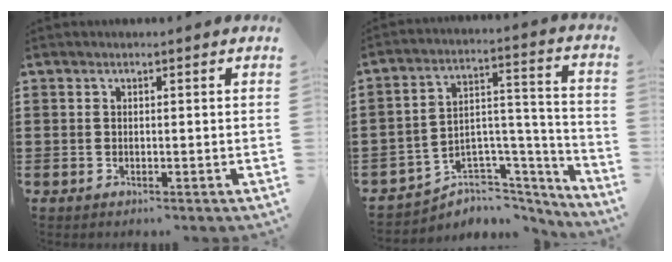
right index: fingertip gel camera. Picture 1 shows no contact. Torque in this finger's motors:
{"motor_torque": [-2.14, 0.00, -1.05, -0.21]}